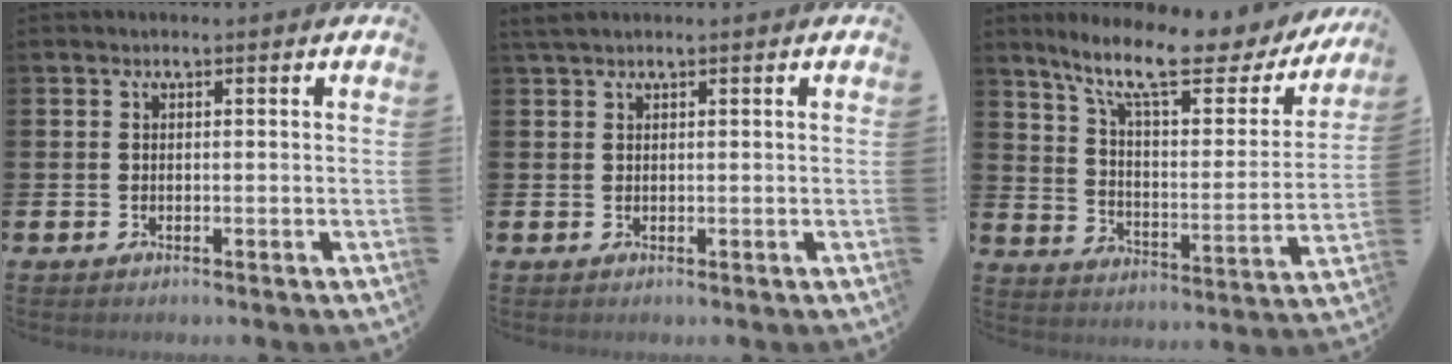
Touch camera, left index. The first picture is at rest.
{"total": 1.4, "force": [1.2, 0.2, 0.6], "torque": [-0.013, 0.004, 0.022]}
{"total": 12.1, "force": [9.5, 2.9, 6.9], "torque": [-0.151, -0.053, 0.157]}